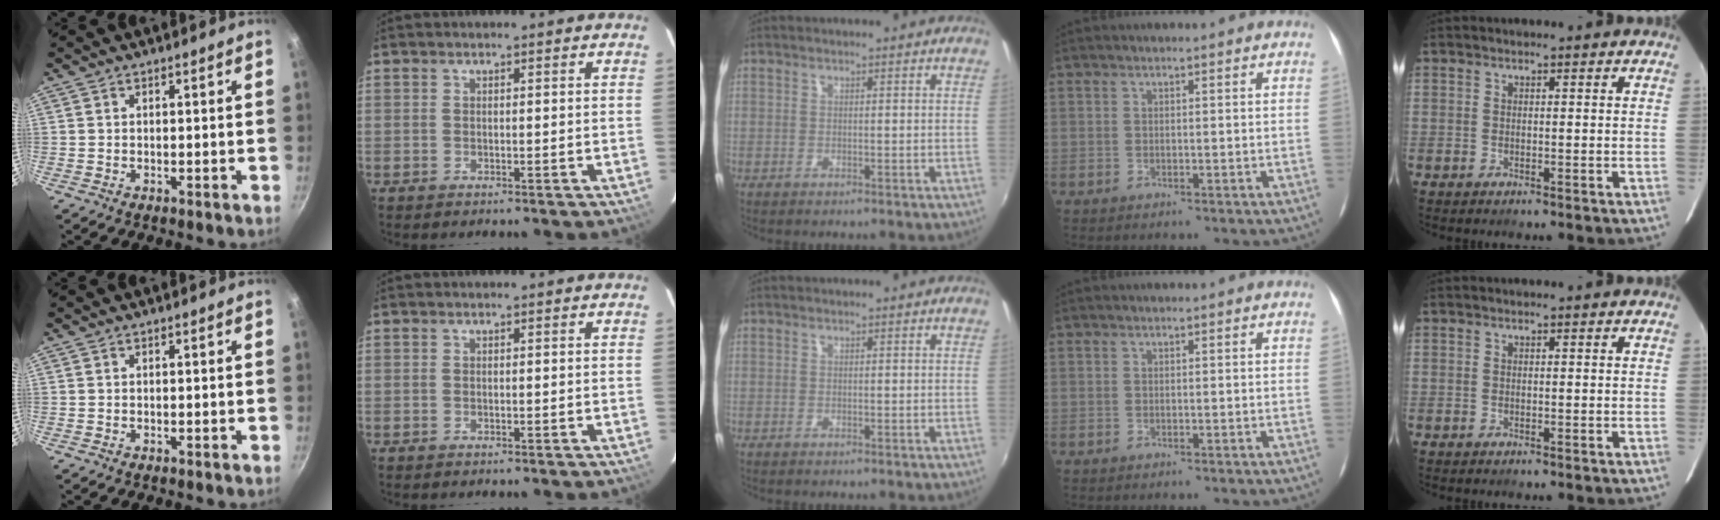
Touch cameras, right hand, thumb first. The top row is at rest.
{}